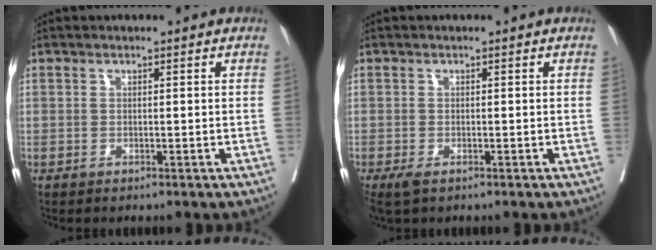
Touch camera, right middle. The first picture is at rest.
{"total": 2.1, "force": [-1.3, 0.8, 1.5], "torque": [-0.033, -0.009, -0.018]}